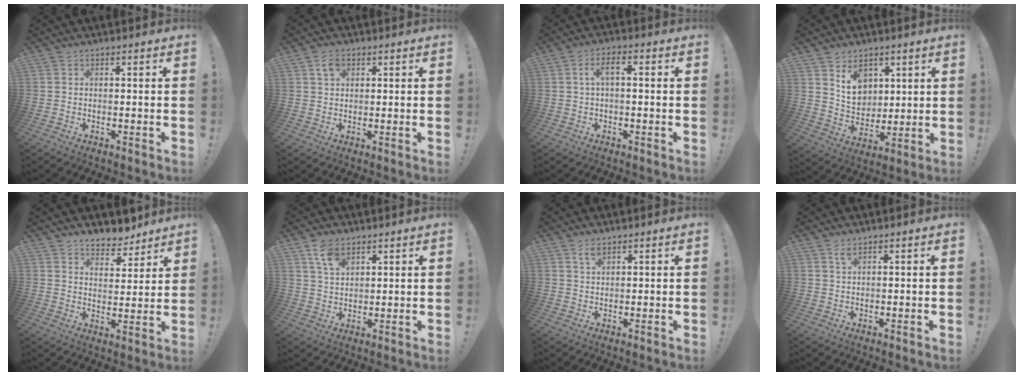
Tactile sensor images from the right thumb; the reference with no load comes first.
{"total": 3.6, "force": [1.6, 2.2, 2.3], "torque": [-0.040, 0.002, 0.029]}
{"total": 4.6, "force": [0.3, 1.7, 4.2], "torque": [-0.090, 0.009, 0.003]}
{"total": 10.6, "force": [5.8, 7.9, 3.9], "torque": [-0.052, -0.034, 0.113]}
{"total": 6.8, "force": [6.0, 2.9, 1.3], "torque": [-0.009, -0.057, 0.109]}
{"total": 7.4, "force": [4.7, 4.2, 3.8], "torque": [-0.064, -0.019, 0.088]}
{"total": 2.9, "force": [1.9, 1.0, 1.9], "torque": [-0.032, -0.007, 0.032]}
{"total": 1.8, "force": [1.0, 0.2, 1.4], "torque": [-0.029, 0.000, 0.018]}